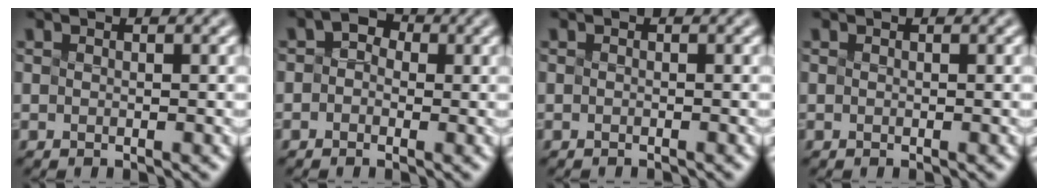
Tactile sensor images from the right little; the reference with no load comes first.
{"total": 1.2, "force": [-0.3, 1.0, 0.6], "torque": [-0.007, 0.008, -0.004]}
{"total": 0.9, "force": [-0.9, -0.1, 0.0], "torque": [0.004, -0.009, -0.013]}
{"total": 0.0}